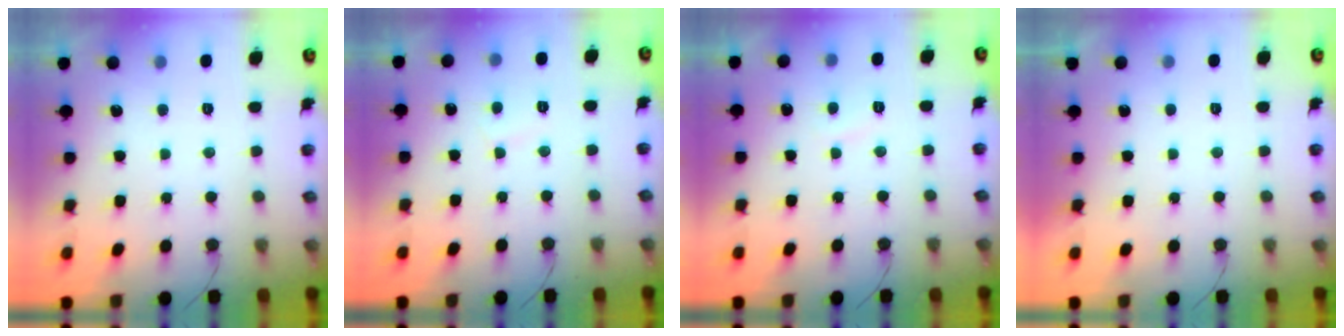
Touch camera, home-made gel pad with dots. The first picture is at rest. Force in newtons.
{"total": 2.8, "press": 2.8, "slide": 0.3}
{"total": 1.6, "press": 1.5, "slide": 0.6}
{"total": 2.1, "press": 2.1, "slide": 0.4}